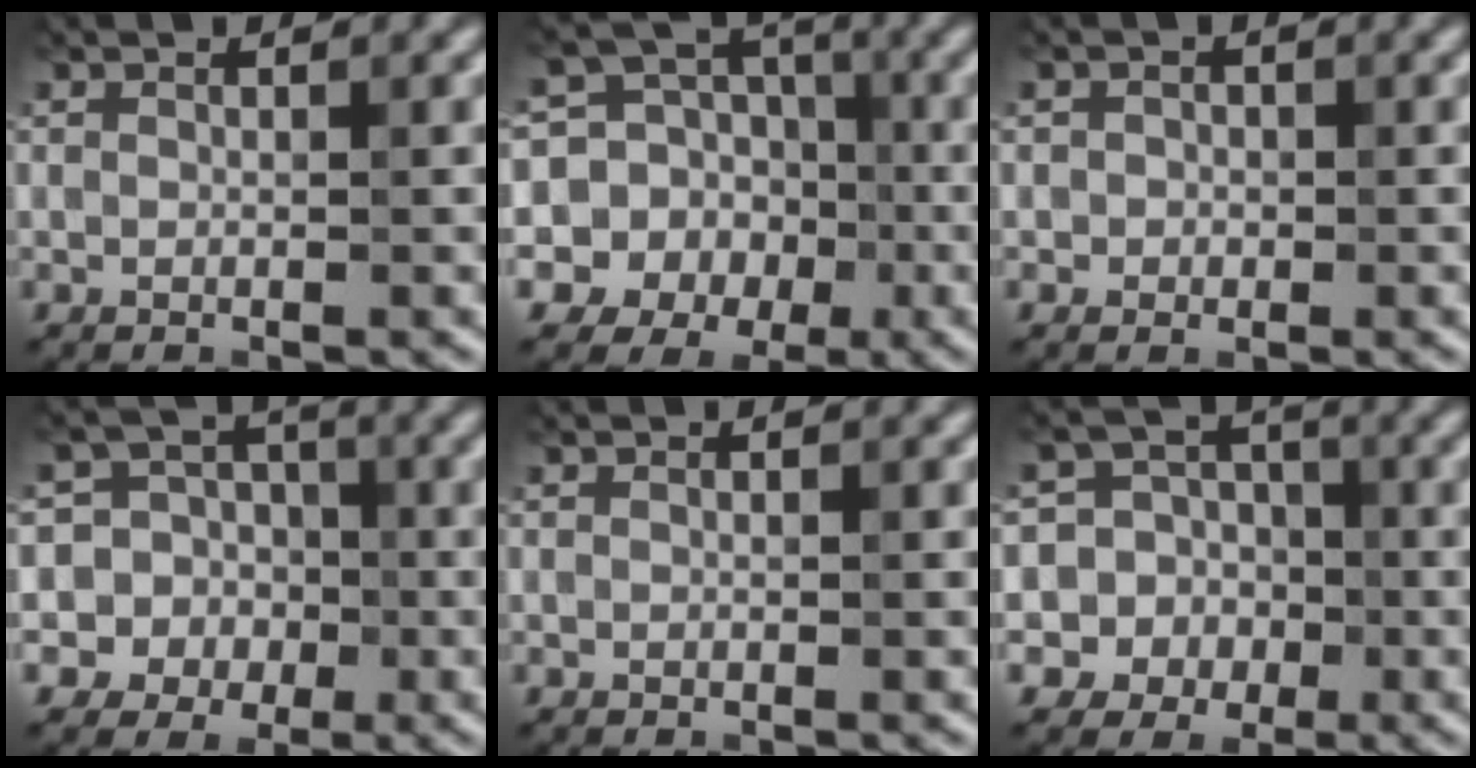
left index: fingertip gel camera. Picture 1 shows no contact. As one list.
[{"total": 12.1, "force": [-2.5, 11.3, 3.4], "torque": [-0.093, 0.007, -0.053]}, {"total": 1.0, "force": [0.0, 1.0, 0.2], "torque": [0.006, -0.004, -0.003]}, {"total": 8.4, "force": [-0.9, 8.3, 1.4], "torque": [-0.029, 0.024, -0.048]}, {"total": 0.0}, {"total": 8.7, "force": [-1.6, 8.5, 1.2], "torque": [-0.025, 0.018, -0.056]}]